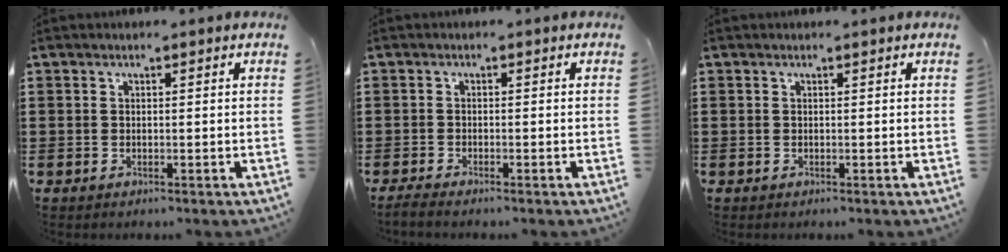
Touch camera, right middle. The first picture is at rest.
{"total": 0.9, "force": [-0.9, 0.0, 0.4], "torque": [-0.007, -0.002, -0.016]}
{"total": 0.0}